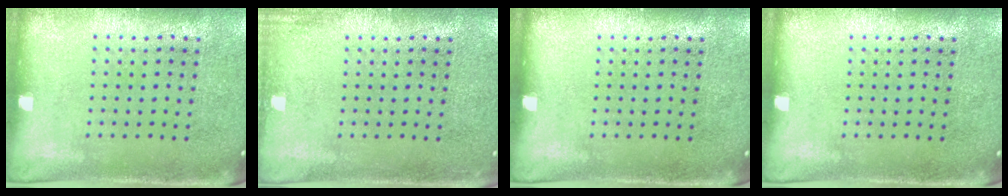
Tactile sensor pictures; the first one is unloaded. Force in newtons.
{"total": 1.2, "press": 1.2, "slide": 0.1}
{"total": 0.0}
{"total": 0.0}